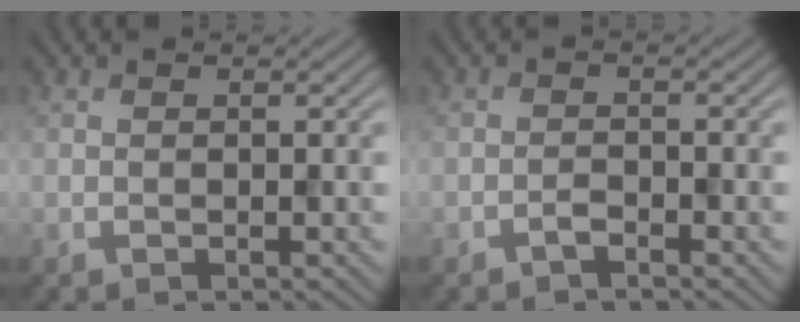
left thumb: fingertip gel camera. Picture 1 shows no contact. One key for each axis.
{"total": 1.3, "fx": -1.0, "fy": 0.4, "fz": 0.7, "tx": -0.013, "ty": 0.004, "tz": -0.022}